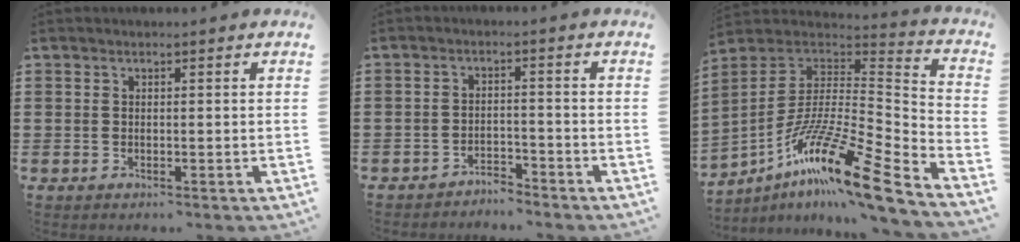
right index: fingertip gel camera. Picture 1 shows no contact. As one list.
[{"total": 3.0, "force": [-3.0, 0.1, 0.0], "torque": [-0.009, -0.001, -0.063]}, {"total": 16.9, "force": [-10.8, 2.3, 12.8], "torque": [-0.246, 0.004, -0.198]}]